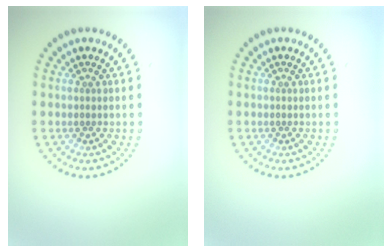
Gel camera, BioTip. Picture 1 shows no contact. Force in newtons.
{"total": 0.0}